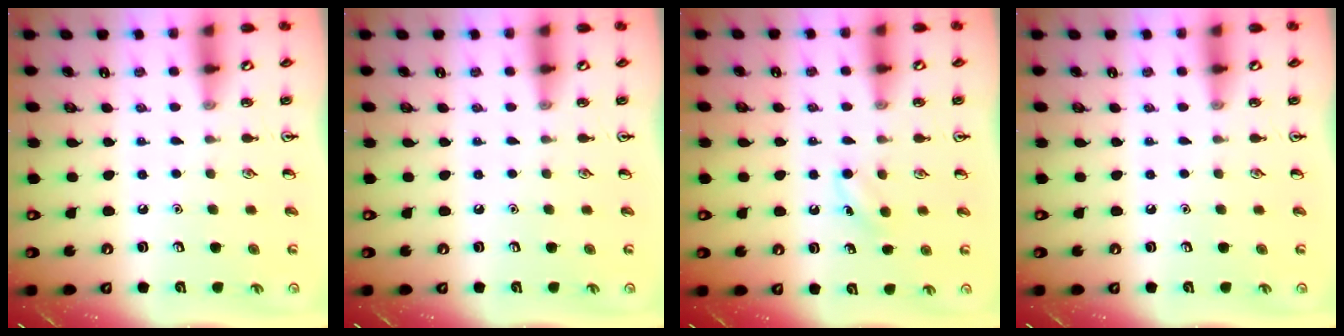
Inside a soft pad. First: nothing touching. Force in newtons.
{"total": 0.0}
{"total": 4.3, "press": 4.0, "slide": 1.4}
{"total": 0.0}